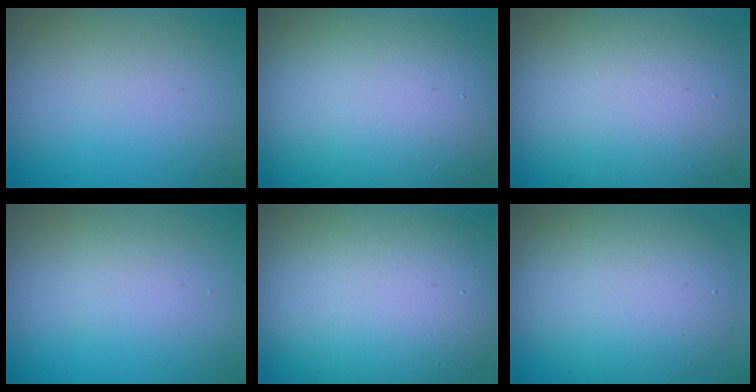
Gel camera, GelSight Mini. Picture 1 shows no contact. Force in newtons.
{"total": 15.2, "press": 15.1, "slide": 1.0}
{"total": 11.3, "press": 11.3, "slide": 0.9}
{"total": 1.3, "press": 1.3, "slide": 0.0}
{"total": 12.3, "press": 12.3, "slide": 0.9}
{"total": 6.9, "press": 6.9, "slide": 0.6}